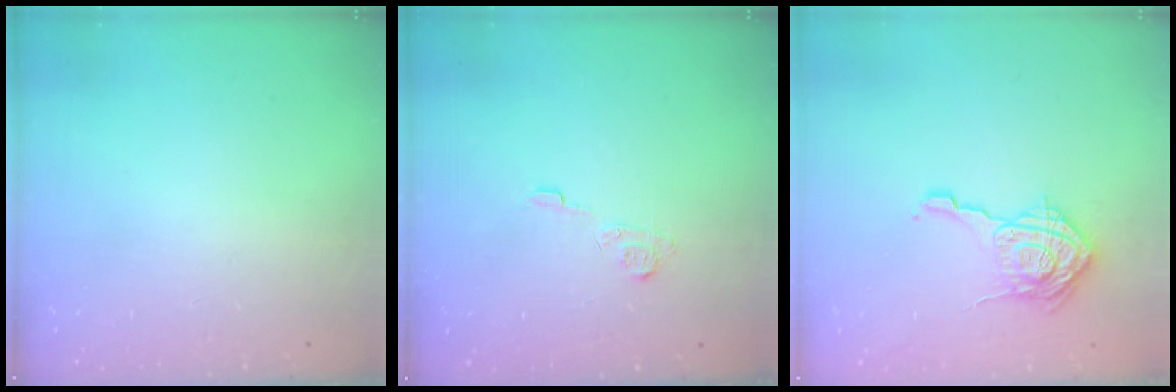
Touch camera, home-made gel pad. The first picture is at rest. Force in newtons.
{"total": 6.2, "press": 6.2, "slide": 0.5}
{"total": 15.4, "press": 15.4, "slide": 0.7}